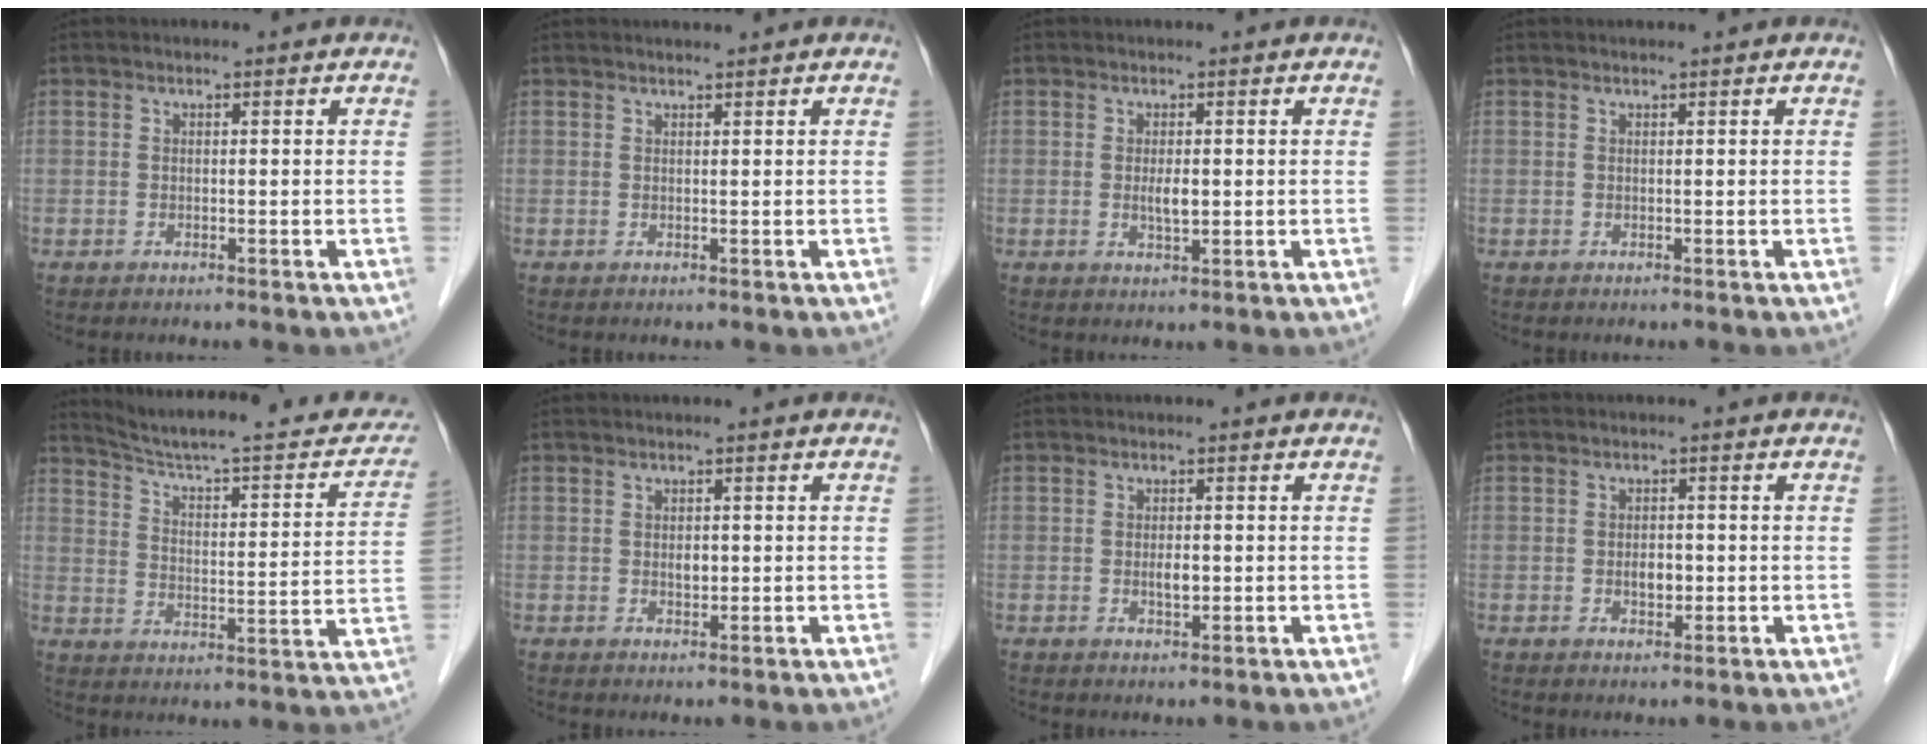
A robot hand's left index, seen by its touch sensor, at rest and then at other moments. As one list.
[{"total": 0.9, "force": [0.8, -0.2, 0.2], "torque": [-0.006, 0.004, 0.019]}, {"total": 1.9, "force": [0.0, 0.5, 1.8], "torque": [-0.036, -0.005, 0.004]}, {"total": 0.5, "force": [0.5, -0.1, 0.2], "torque": [-0.005, 0.006, 0.012]}, {"total": 22.6, "force": [20.0, 3.8, 9.8], "torque": [-0.132, -0.019, 0.263]}, {"total": 1.2, "force": [0.1, 0.8, 0.9], "torque": [-0.015, -0.003, 0.005]}, {"total": 1.6, "force": [-0.2, 0.7, 1.5], "torque": [-0.029, -0.004, 0.000]}, {"total": 2.0, "force": [-0.4, 1.2, 1.6], "torque": [-0.027, -0.001, -0.002]}]